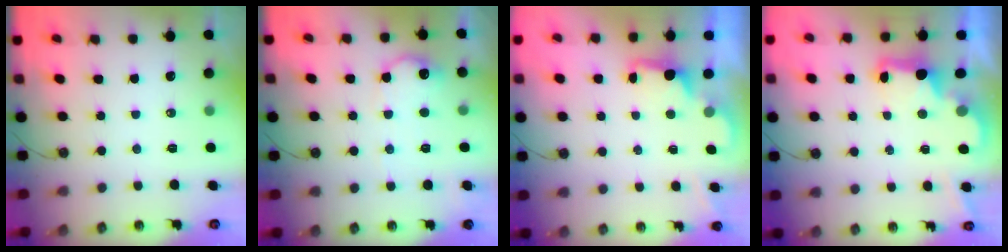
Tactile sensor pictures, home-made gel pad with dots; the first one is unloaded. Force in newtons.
{"total": 10.4, "press": 10.4, "slide": 0.7}
{"total": 2.3, "press": 2.2, "slide": 0.7}
{"total": 2.7, "press": 2.7, "slide": 0.6}